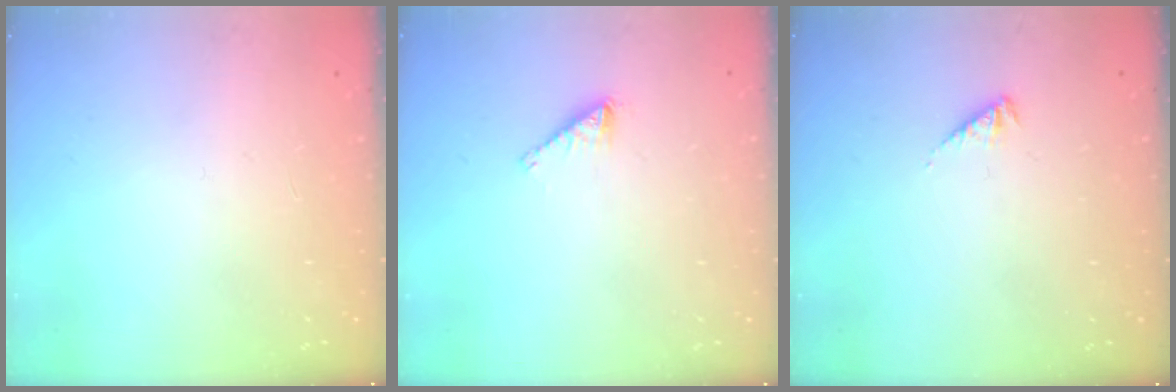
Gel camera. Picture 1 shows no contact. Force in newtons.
{"total": 1.7, "press": 1.7, "slide": 0.2}
{"total": 1.9, "press": 1.9, "slide": 0.4}